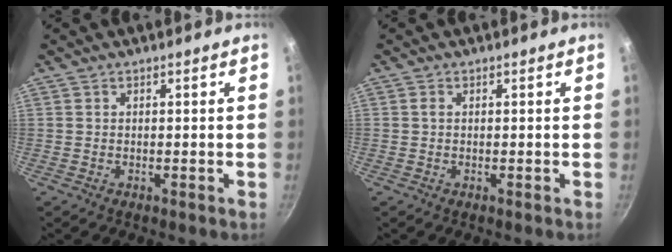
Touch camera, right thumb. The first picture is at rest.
{"total": 0.6, "force": [0.1, 0.4, 0.4], "torque": [-0.009, 0.002, 0.001]}